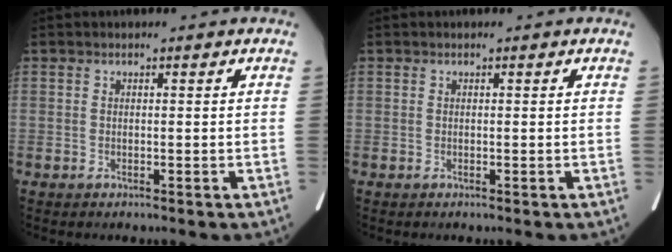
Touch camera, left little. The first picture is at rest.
{"total": 0.0}